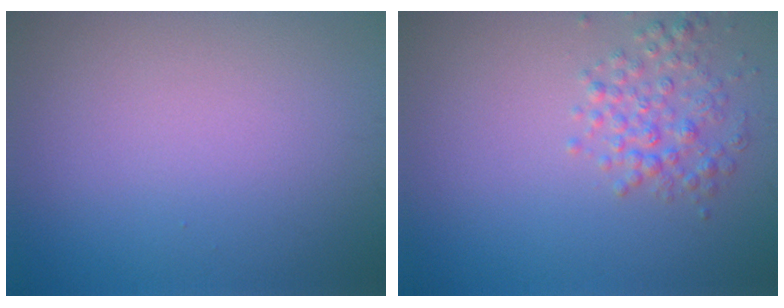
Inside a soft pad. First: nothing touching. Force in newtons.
{"total": 2.8, "press": 2.8, "slide": 0.1}